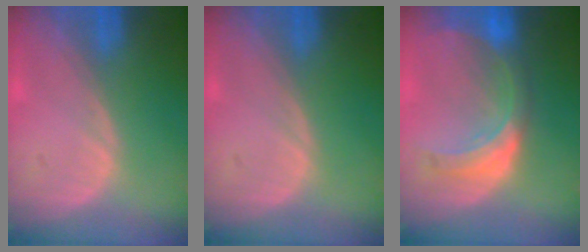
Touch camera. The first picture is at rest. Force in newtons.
{"total": 0.0}
{"total": 8.1, "press": 7.2, "slide": 3.7}